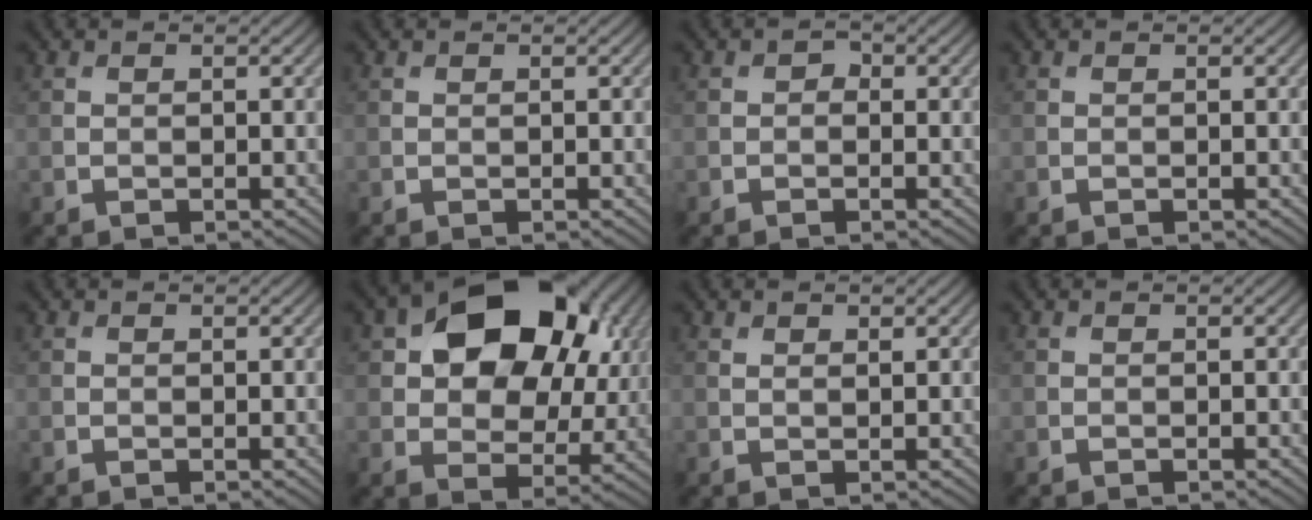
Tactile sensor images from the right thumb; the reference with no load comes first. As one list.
[{"total": 0.0}, {"total": 0.9, "force": [-0.2, 0.8, 0.5], "torque": [-0.005, 0.000, -0.010]}, {"total": 0.0}, {"total": 0.0}, {"total": 16.6, "force": [6.0, 11.1, 10.9], "torque": [-0.167, 0.008, 0.097]}, {"total": 1.0, "force": [0.8, 0.3, 0.5], "torque": [-0.014, -0.002, 0.015]}, {"total": 0.0}]